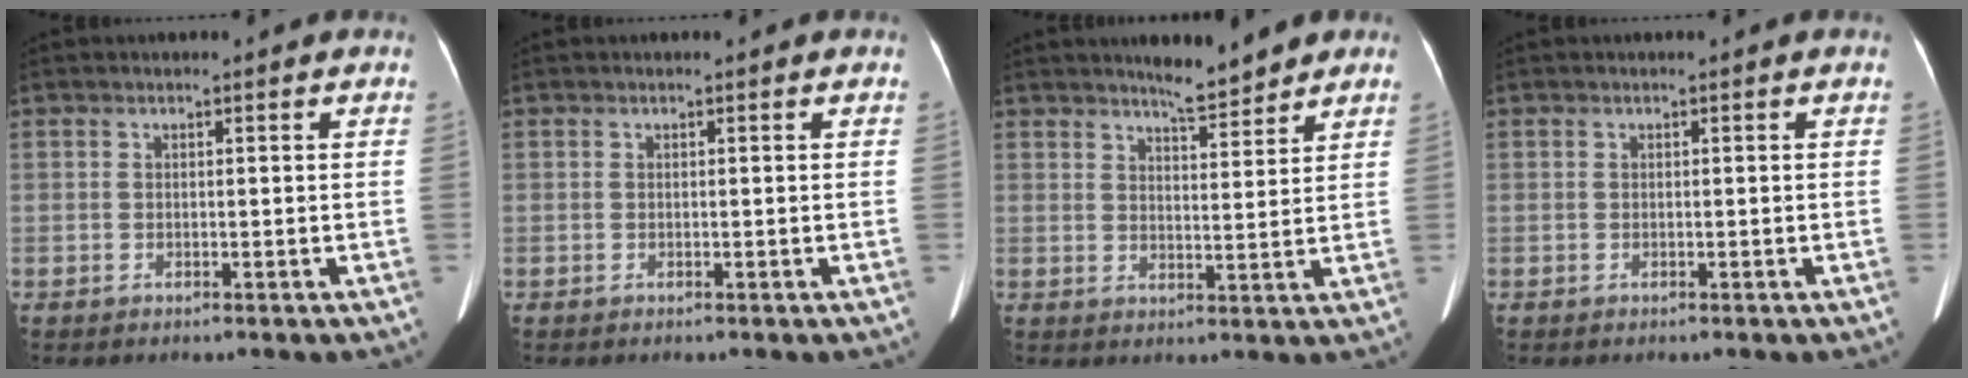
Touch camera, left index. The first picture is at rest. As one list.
[{"total": 0.0}, {"total": 5.7, "force": [5.1, 1.1, 2.5], "torque": [-0.037, 0.001, 0.076]}, {"total": 0.0}]